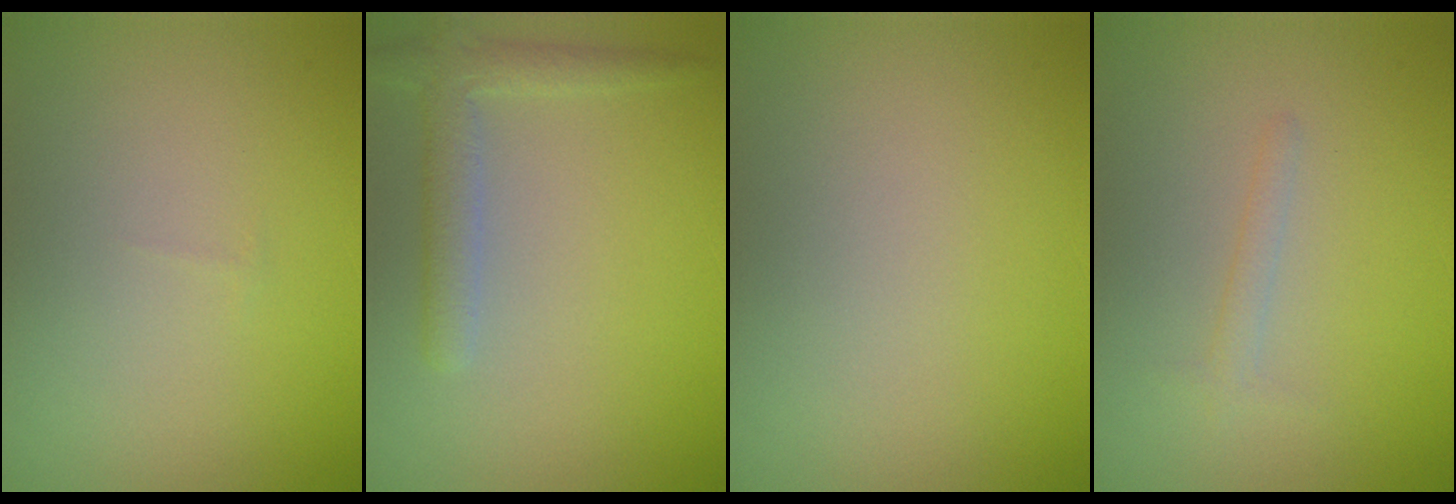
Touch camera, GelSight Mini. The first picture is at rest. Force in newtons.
{"total": 2.6, "press": 2.5, "slide": 0.2}
{"total": 0.0}
{"total": 1.0, "press": 1.0, "slide": 0.0}